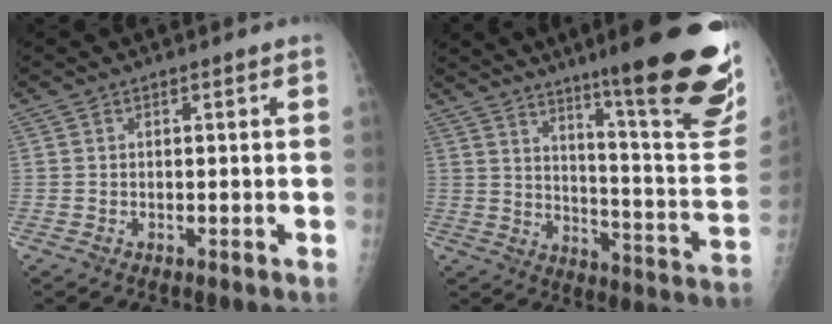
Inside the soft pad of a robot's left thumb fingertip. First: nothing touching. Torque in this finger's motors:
{"motor_torque": [3.00, 0.04, 1.85, -0.92, 0.41]}